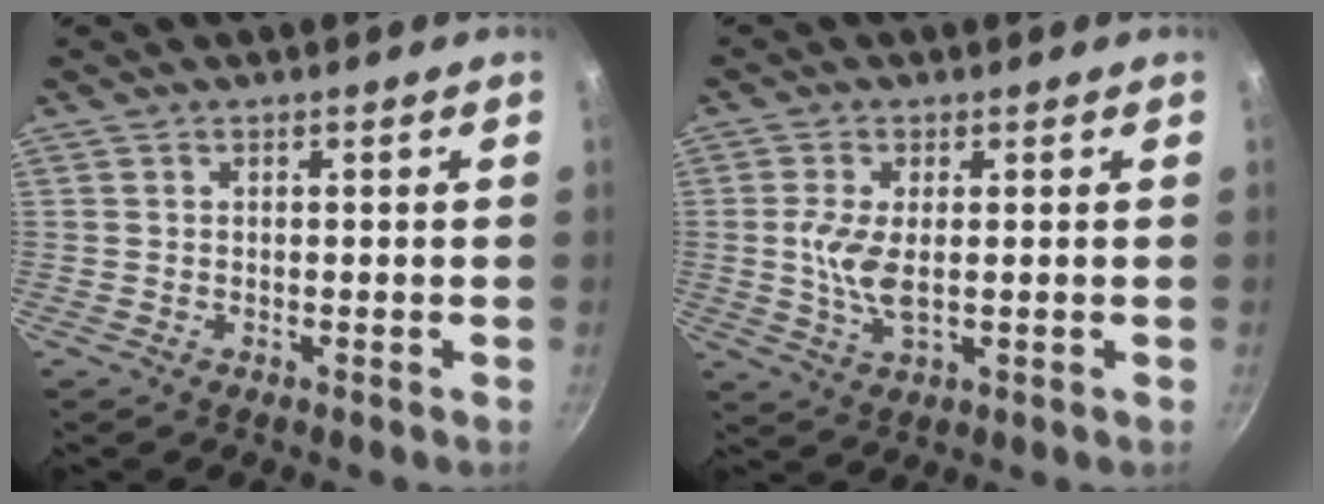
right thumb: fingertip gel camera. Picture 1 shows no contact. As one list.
[{"total": 6.1, "force": [0.2, 2.6, 5.5], "torque": [-0.121, -0.005, 0.005]}]